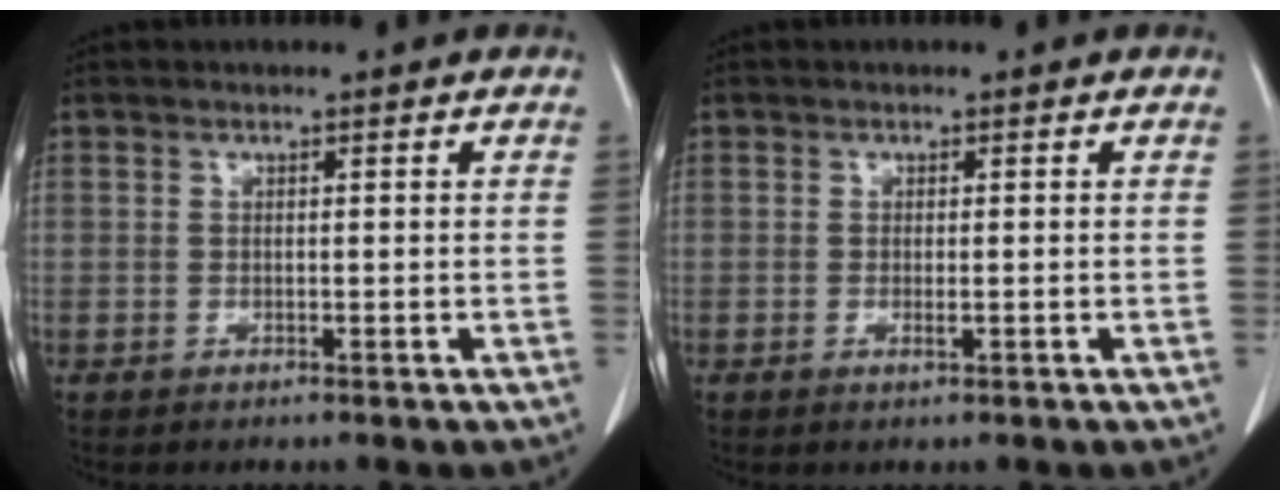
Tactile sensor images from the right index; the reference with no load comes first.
{"total": 0.9, "force": [-0.1, 0.2, 0.9], "torque": [-0.014, -0.001, 0.002]}